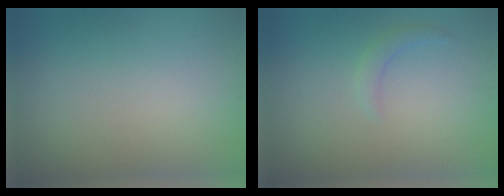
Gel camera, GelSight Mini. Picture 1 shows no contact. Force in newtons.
{"total": 1.1, "press": 1.1, "slide": 0.1}